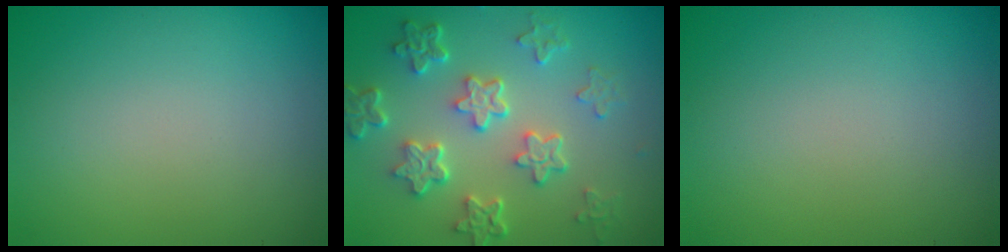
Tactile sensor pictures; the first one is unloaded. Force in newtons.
{"total": 5.7, "press": 4.2, "slide": 3.8}
{"total": 0.0}